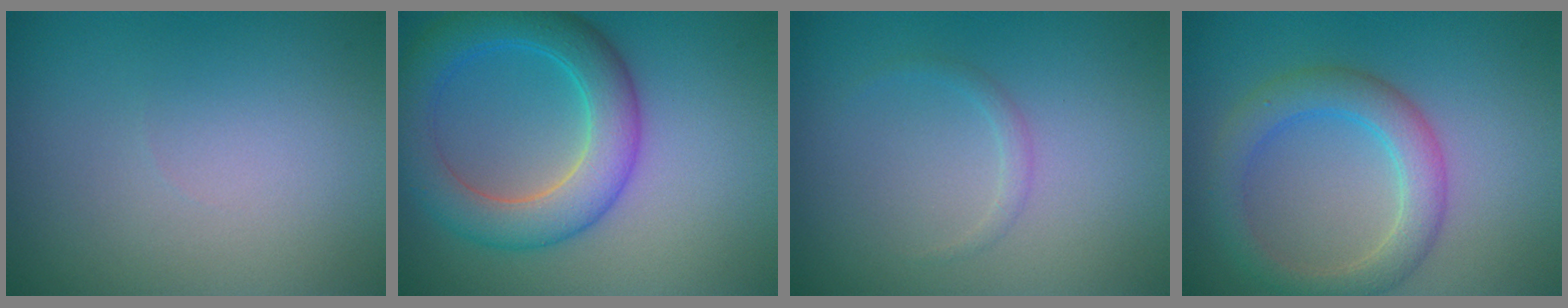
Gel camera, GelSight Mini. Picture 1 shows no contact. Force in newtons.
{"total": 6.0, "press": 6.0, "slide": 0.1}
{"total": 0.8, "press": 0.8, "slide": 0.1}
{"total": 3.9, "press": 3.9, "slide": 0.1}